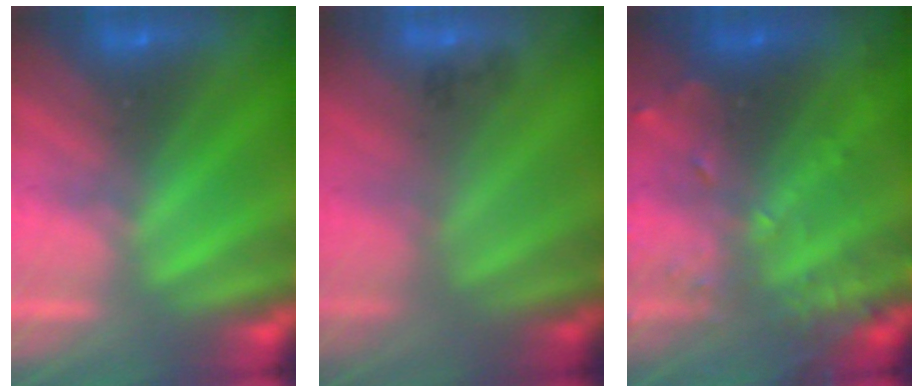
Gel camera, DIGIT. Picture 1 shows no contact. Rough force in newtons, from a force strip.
{"total": 2.2}
{"total": 7.5}